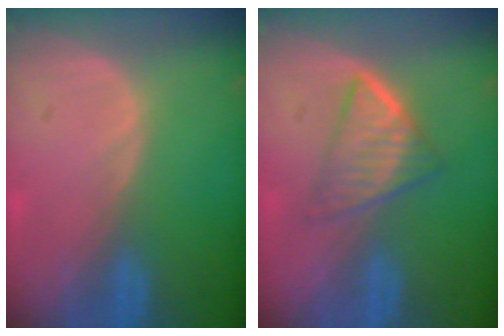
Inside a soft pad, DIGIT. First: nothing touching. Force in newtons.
{"total": 5.8, "press": 5.2, "slide": 2.5}